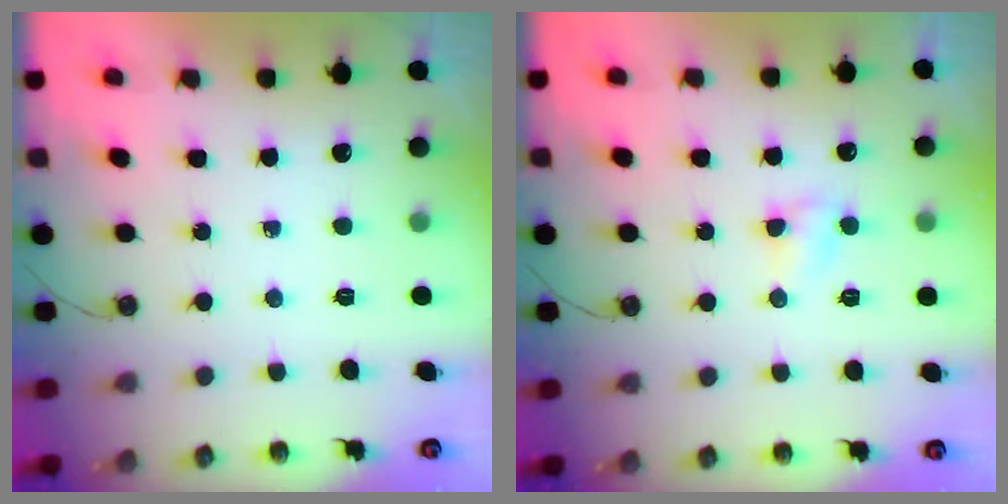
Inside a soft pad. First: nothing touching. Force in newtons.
{"total": 3.3, "press": 3.2, "slide": 0.5}